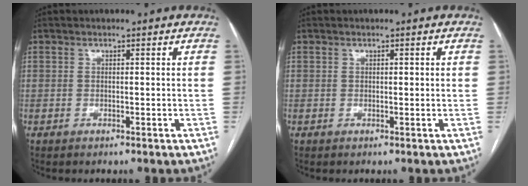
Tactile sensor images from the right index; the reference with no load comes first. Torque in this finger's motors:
{"motor_torque": [-0.19, 0.03, -0.03, 0.01]}